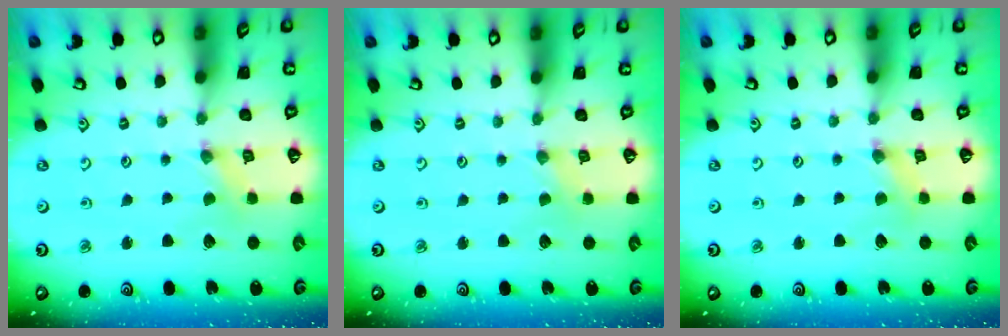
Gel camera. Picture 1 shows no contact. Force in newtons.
{"total": 0.0}
{"total": 0.9, "press": 0.8, "slide": 0.3}